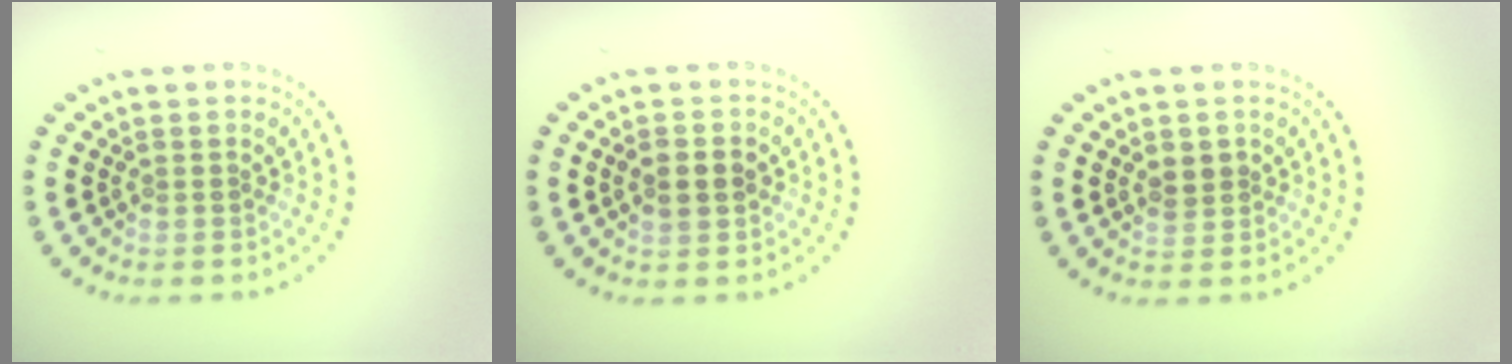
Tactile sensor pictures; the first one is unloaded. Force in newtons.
{"total": 3.0, "press": 3.0, "slide": 0.0}
{"total": 1.5, "press": 1.5, "slide": 0.3}